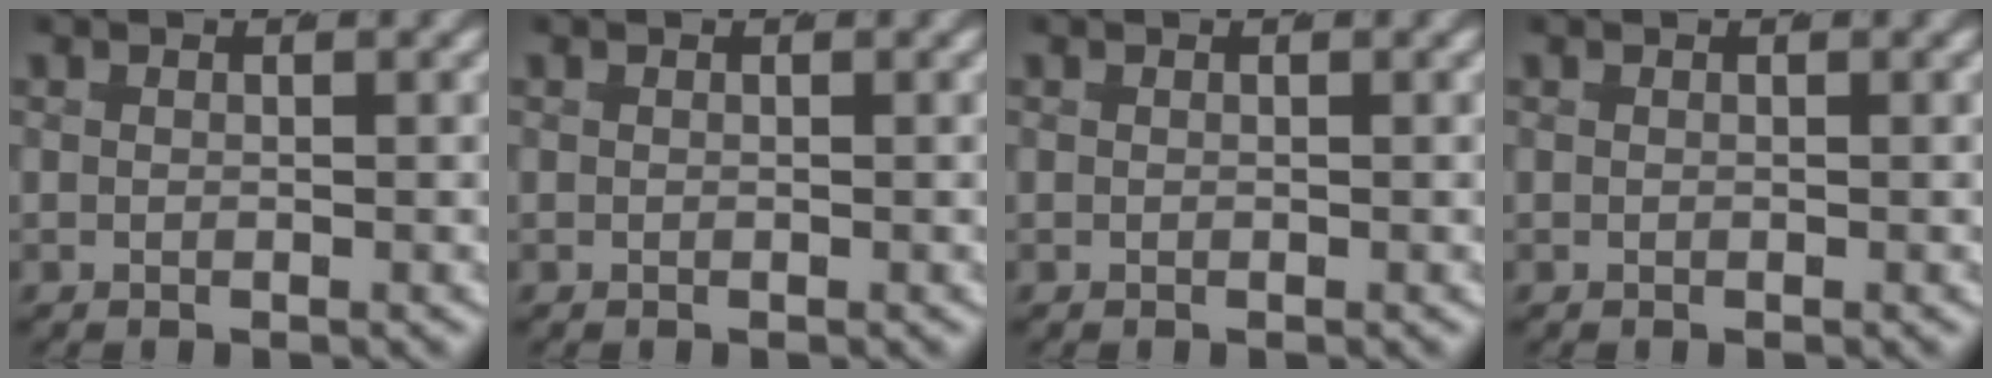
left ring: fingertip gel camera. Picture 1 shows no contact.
{"total": 0.0}
{"total": 0.0}
{"total": 0.0}